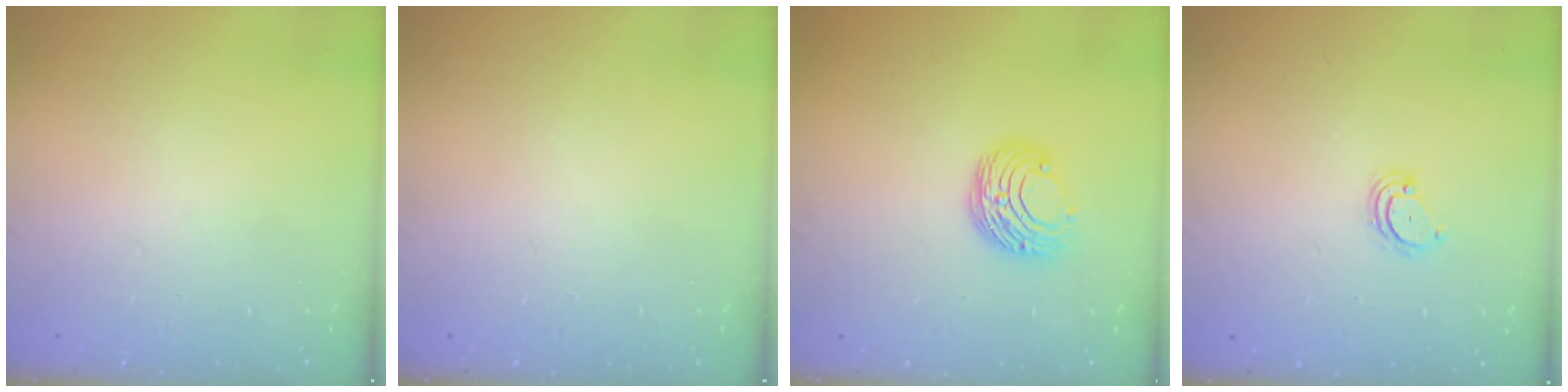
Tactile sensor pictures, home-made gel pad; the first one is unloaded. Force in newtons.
{"total": 0.0}
{"total": 9.5, "press": 9.5, "slide": 0.6}
{"total": 2.3, "press": 2.3, "slide": 0.2}